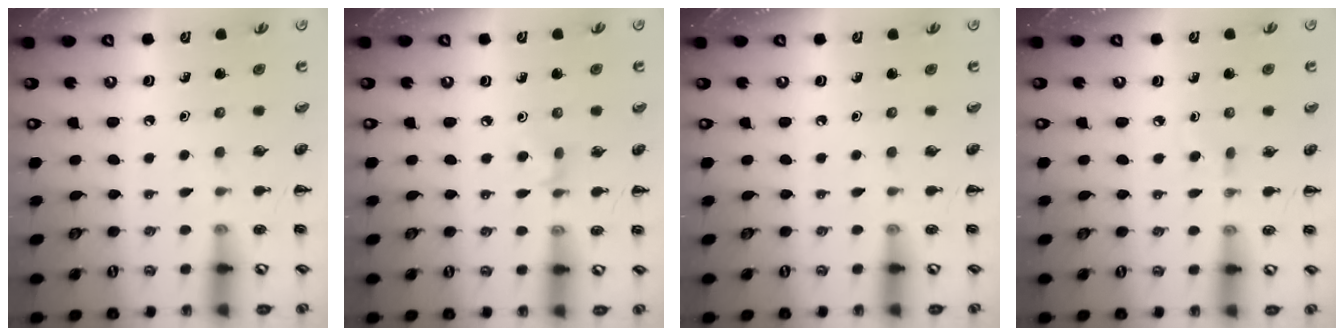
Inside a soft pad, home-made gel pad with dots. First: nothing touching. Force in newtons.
{"total": 3.1, "press": 2.8, "slide": 1.2}
{"total": 0.0}
{"total": 2.0, "press": 1.8, "slide": 0.9}